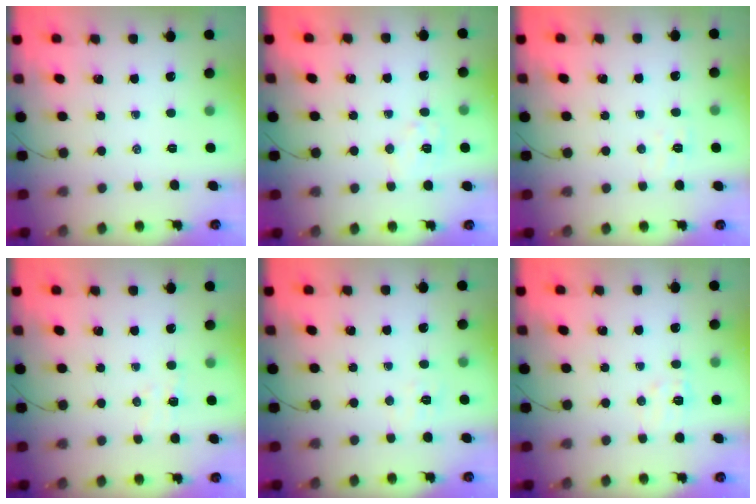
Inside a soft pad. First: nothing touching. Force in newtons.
{"total": 6.9, "press": 6.8, "slide": 1.1}
{"total": 4.7, "press": 4.5, "slide": 1.1}
{"total": 3.7, "press": 3.6, "slide": 0.8}
{"total": 5.0, "press": 4.8, "slide": 1.3}
{"total": 5.7, "press": 5.5, "slide": 1.4}